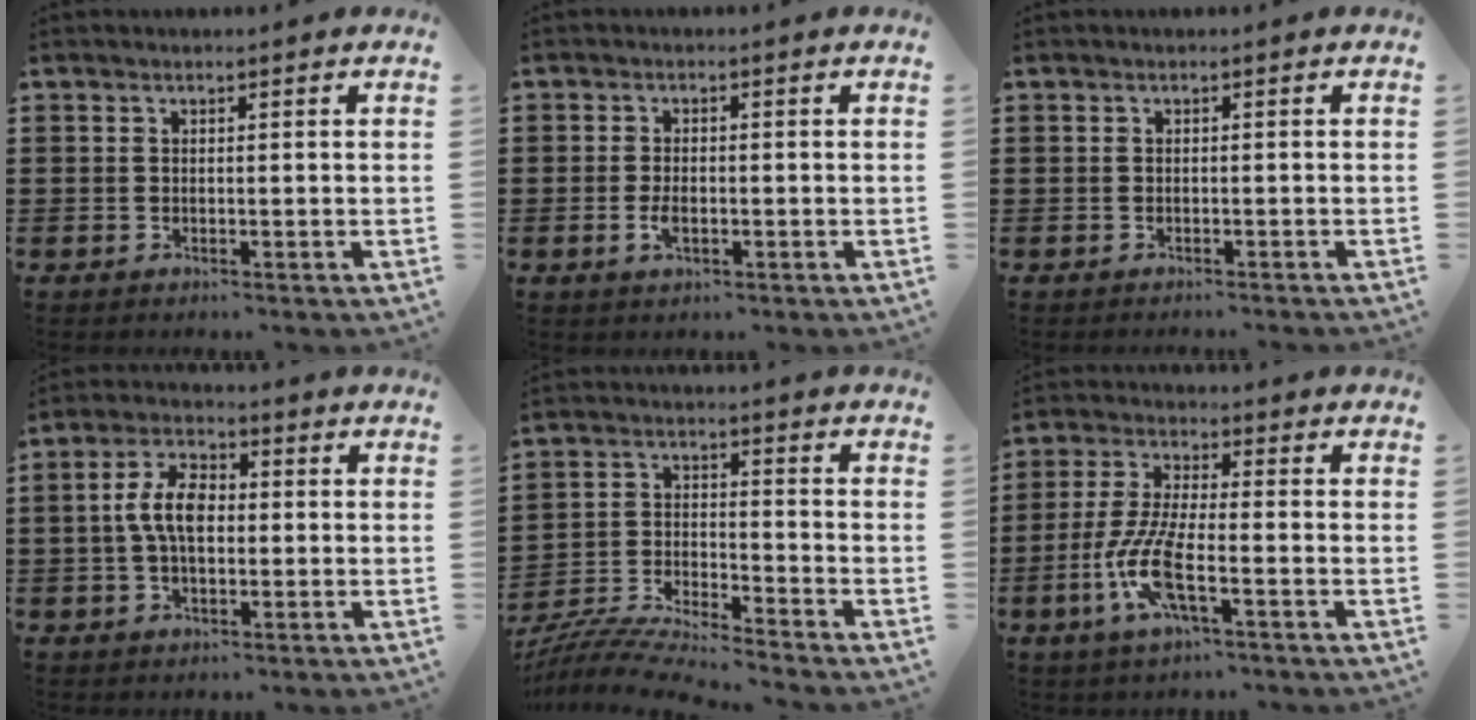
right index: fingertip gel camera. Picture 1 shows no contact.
{"total": 2.5, "force": [-0.7, 1.1, 2.2], "torque": [-0.055, -0.005, -0.016]}
{"total": 0.5, "force": [-0.5, -0.1, 0.1], "torque": [-0.004, -0.002, -0.011]}
{"total": 6.9, "force": [0.0, 3.7, 5.8], "torque": [-0.125, 0.009, -0.005]}
{"total": 6.5, "force": [-6.4, -0.1, 1.5], "torque": [-0.047, -0.012, -0.130]}
{"total": 8.7, "force": [-3.4, 2.2, 7.7], "torque": [-0.182, -0.016, -0.070]}